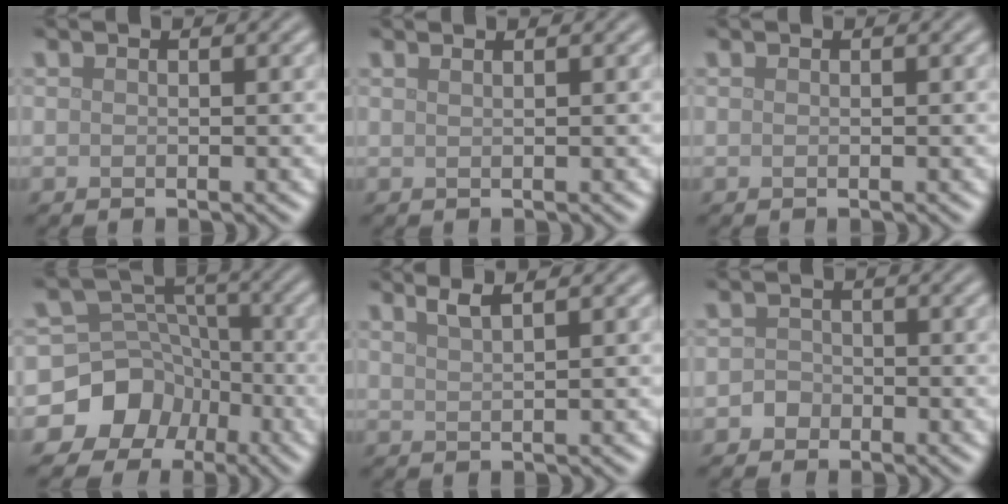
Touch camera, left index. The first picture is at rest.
{"total": 2.0, "force": [1.2, 1.0, 1.3], "torque": [0.004, -0.001, -0.011]}
{"total": 0.0}
{"total": 10.4, "force": [-5.5, 8.7, 1.5], "torque": [-0.016, 0.000, -0.115]}
{"total": 2.2, "force": [1.5, 0.6, 1.5], "torque": [-0.013, 0.011, 0.015]}
{"total": 1.3, "force": [-0.7, 1.1, 0.2], "torque": [0.005, 0.003, -0.013]}